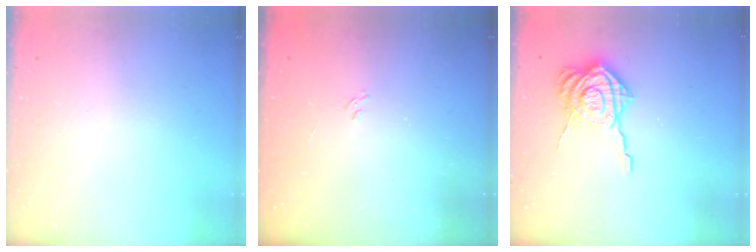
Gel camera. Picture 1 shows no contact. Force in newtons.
{"total": 1.3, "press": 0.7, "slide": 1.2}
{"total": 11.2, "press": 11.1, "slide": 1.2}